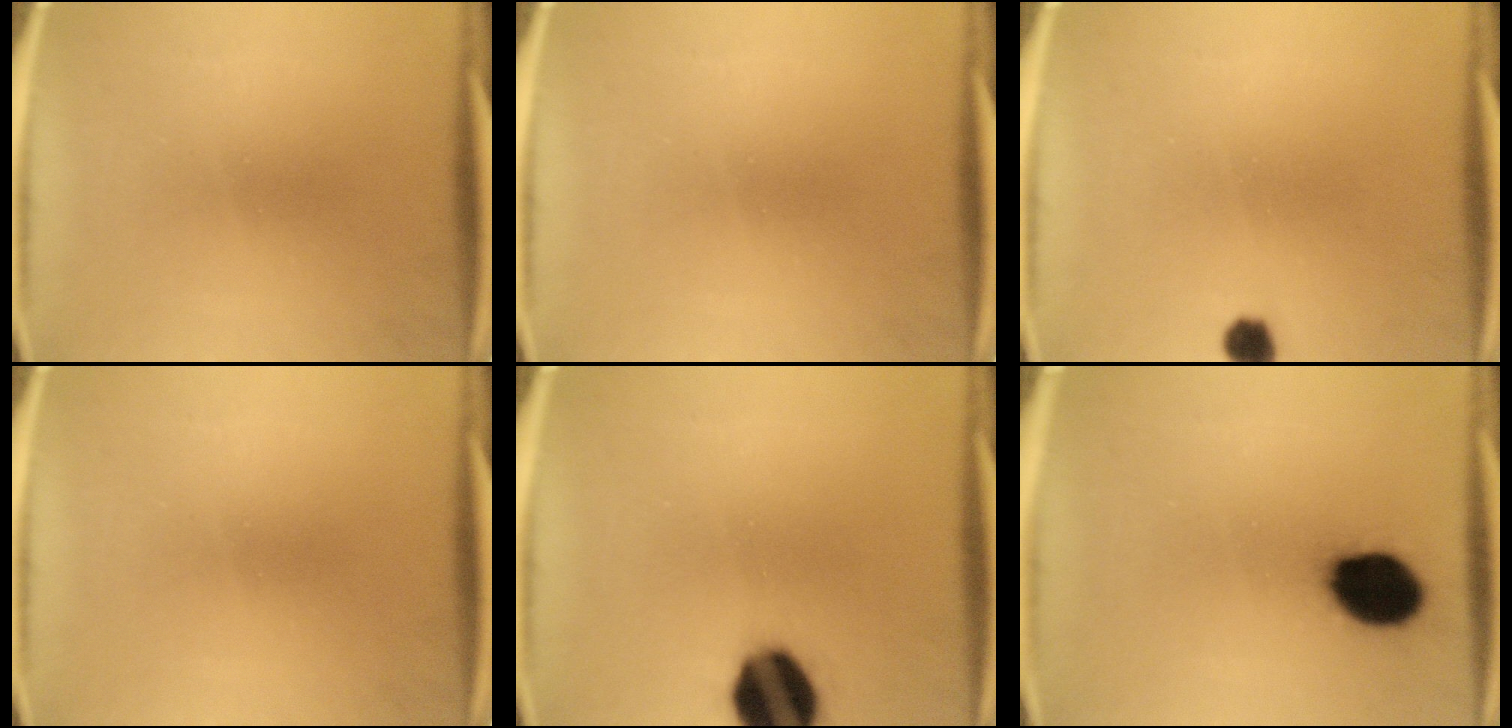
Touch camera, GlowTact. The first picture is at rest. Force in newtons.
{"total": 0.0}
{"total": 2.6}
{"total": 0.0}
{"total": 14.6}
{"total": 13.1}